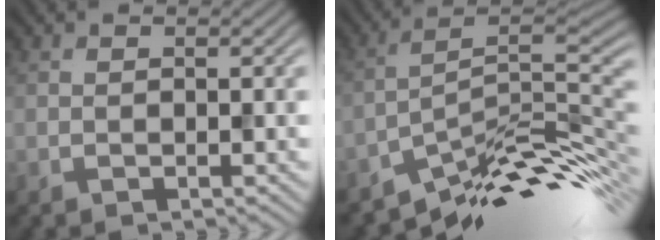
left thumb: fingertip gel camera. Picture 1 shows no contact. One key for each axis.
{"total": 11.9, "fx": -7.8, "fy": 3.3, "fz": 8.3, "tx": -0.132, "ty": 0.002, "tz": -0.138}